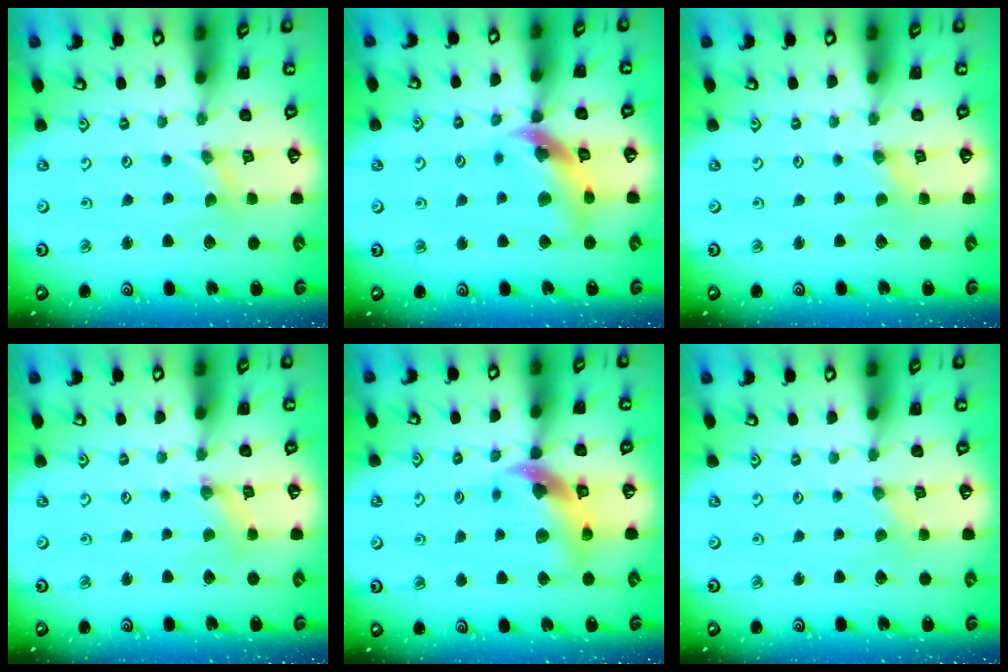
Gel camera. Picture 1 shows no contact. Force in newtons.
{"total": 11.7, "press": 11.6, "slide": 1.5}
{"total": 0.5, "press": 0.5, "slide": 0.1}
{"total": 1.6, "press": 1.5, "slide": 0.2}
{"total": 10.2, "press": 10.1, "slide": 1.6}
{"total": 0.0}